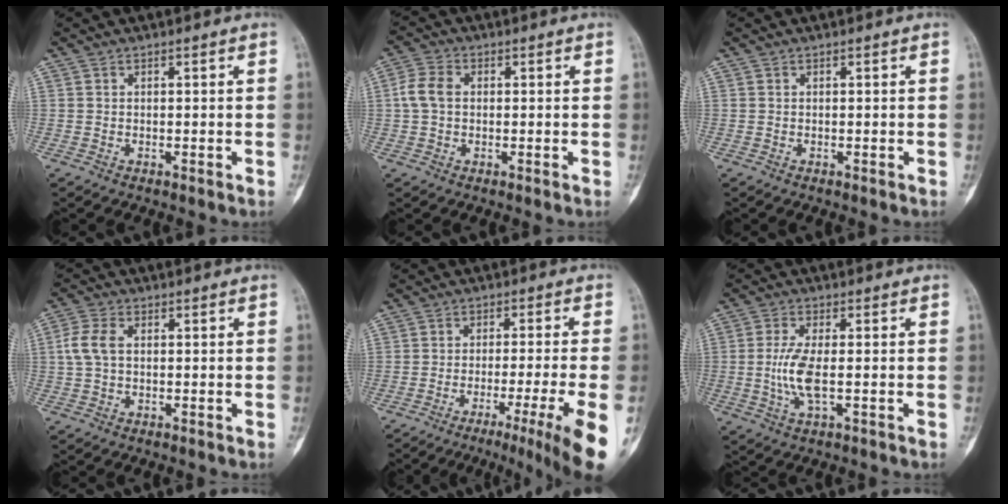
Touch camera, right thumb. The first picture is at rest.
{"total": 5.0, "force": [0.3, 3.6, 3.5], "torque": [-0.077, 0.014, 0.001]}
{"total": 0.0}
{"total": 5.0, "force": [0.5, 3.1, 3.9], "torque": [-0.096, 0.012, 0.007]}
{"total": 13.2, "force": [-6.5, -0.7, 11.5], "torque": [-0.143, -0.001, -0.096]}
{"total": 6.3, "force": [-0.7, 2.0, 6.0], "torque": [-0.137, -0.005, -0.015]}